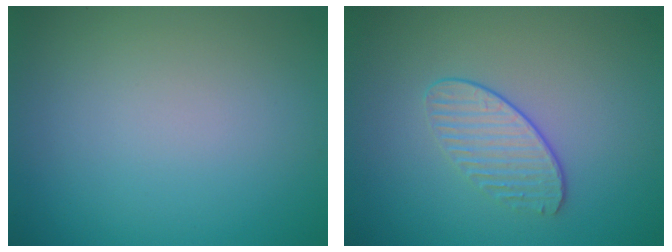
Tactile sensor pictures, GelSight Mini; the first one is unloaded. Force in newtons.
{"total": 1.9, "press": 1.5, "slide": 1.2}